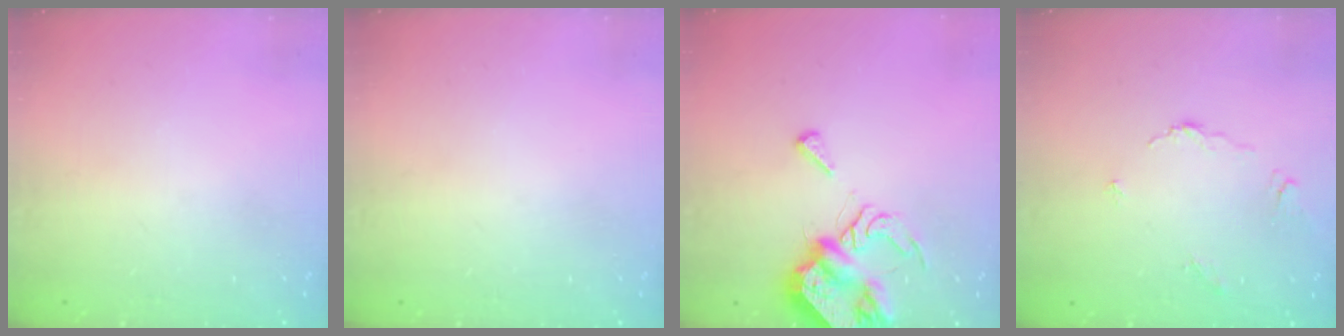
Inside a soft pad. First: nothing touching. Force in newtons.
{"total": 0.0}
{"total": 8.7, "press": 8.6, "slide": 1.2}
{"total": 2.2, "press": 2.2, "slide": 0.4}